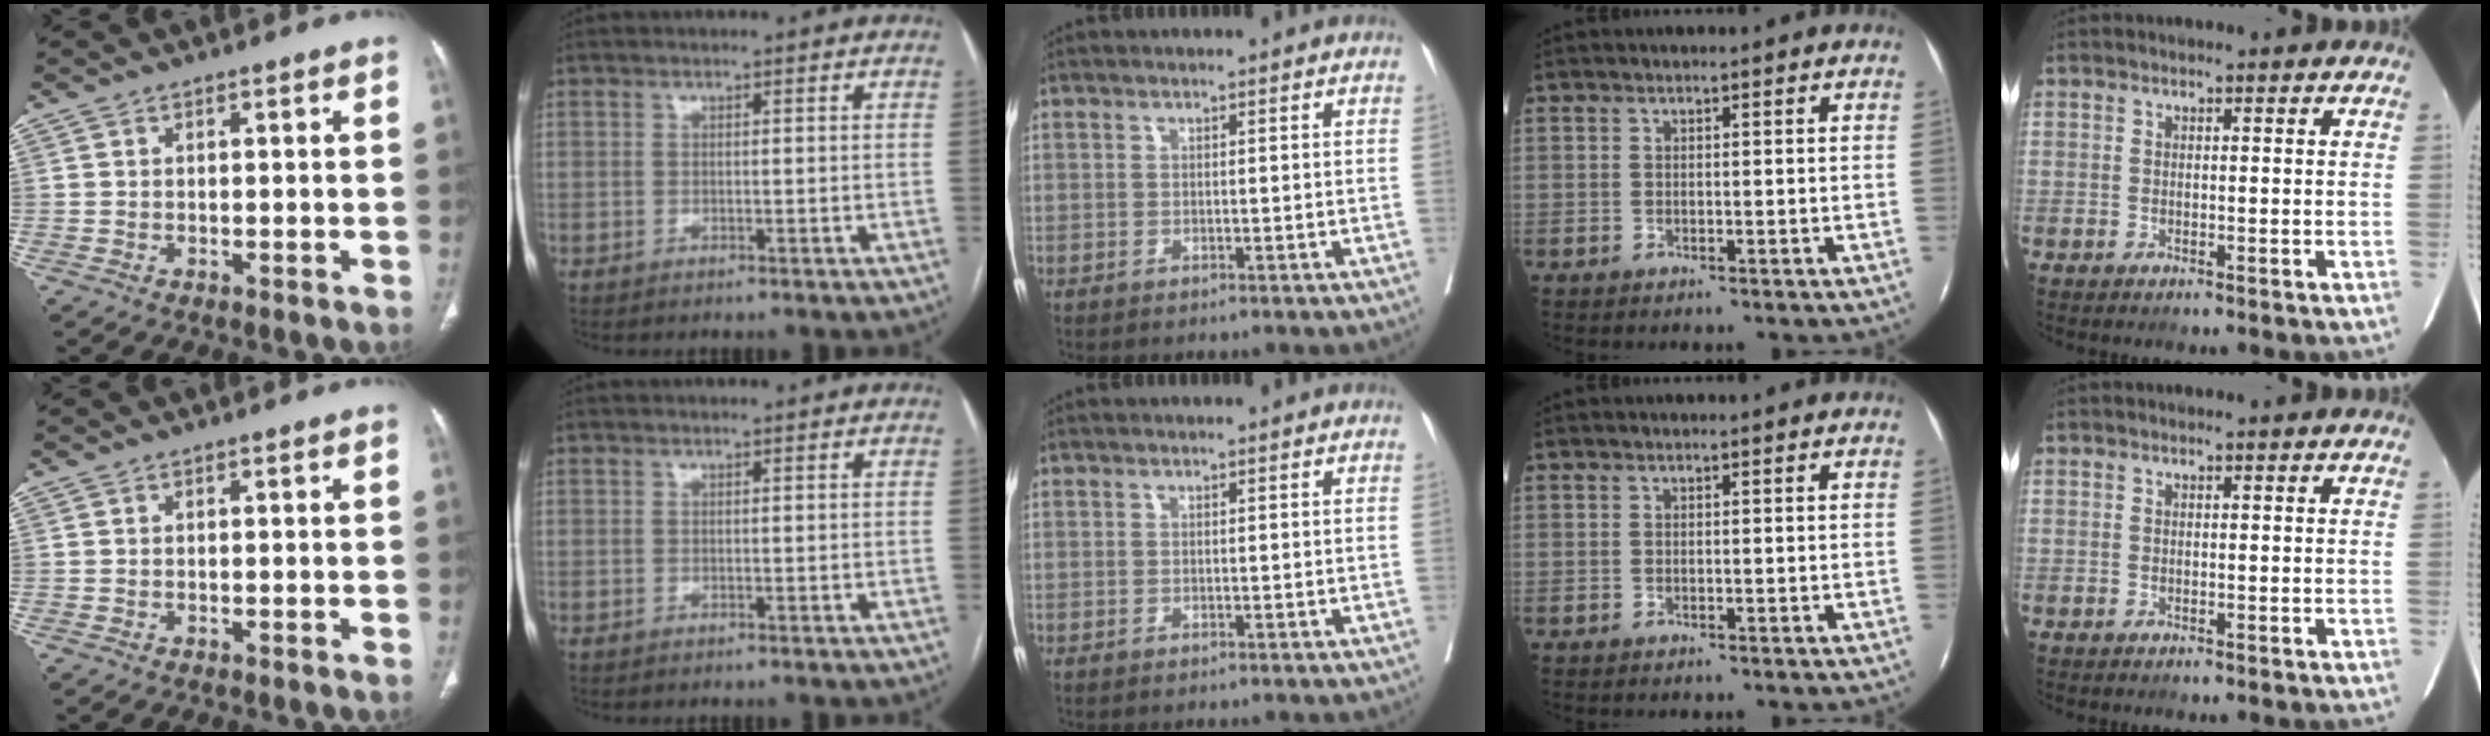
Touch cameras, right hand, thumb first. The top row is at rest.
{}